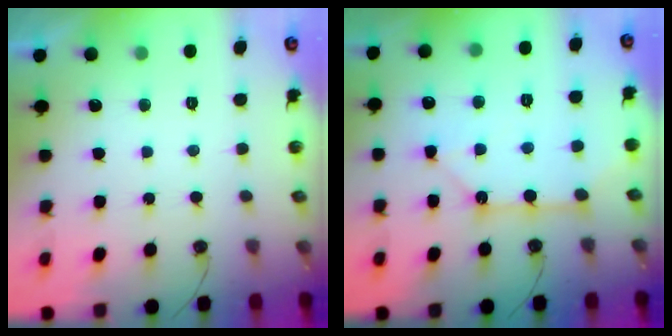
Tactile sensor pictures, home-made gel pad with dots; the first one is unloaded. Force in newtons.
{"total": 11.6, "press": 11.5, "slide": 1.3}